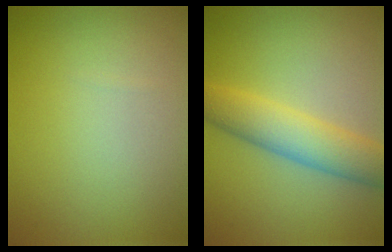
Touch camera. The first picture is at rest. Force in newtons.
{"total": 5.3, "press": 5.3, "slide": 0.2}